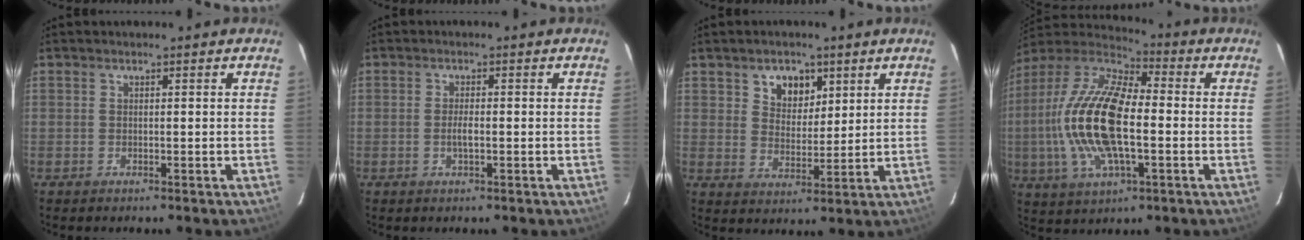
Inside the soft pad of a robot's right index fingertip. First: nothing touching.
{"total": 1.9, "force": [-0.4, 0.7, 1.7], "torque": [-0.033, -0.002, -0.007]}
{"total": 6.4, "force": [3.3, 4.6, 2.9], "torque": [-0.040, 0.007, 0.062]}
{"total": 20.5, "force": [-1.9, 8.4, 18.6], "torque": [-0.382, 0.001, -0.045]}